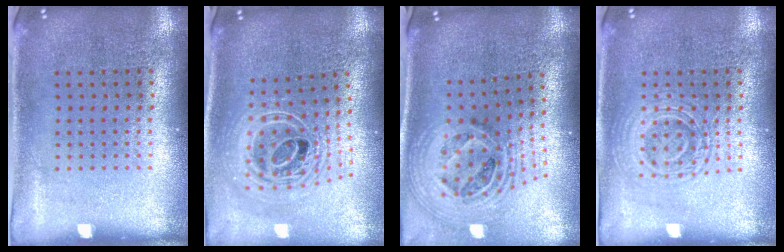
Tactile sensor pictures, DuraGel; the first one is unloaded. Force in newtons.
{"total": 2.5, "press": 1.8, "slide": 1.6}
{"total": 2.3, "press": 1.6, "slide": 1.6}
{"total": 2.7, "press": 2.7, "slide": 0.5}